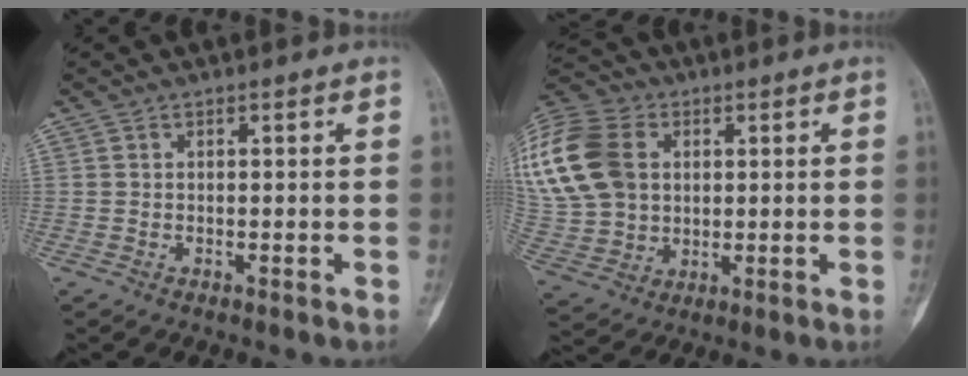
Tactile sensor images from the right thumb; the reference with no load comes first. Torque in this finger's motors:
{"motor_torque": [-1.10, 1.85, 1.41, 0.10, 0.14]}